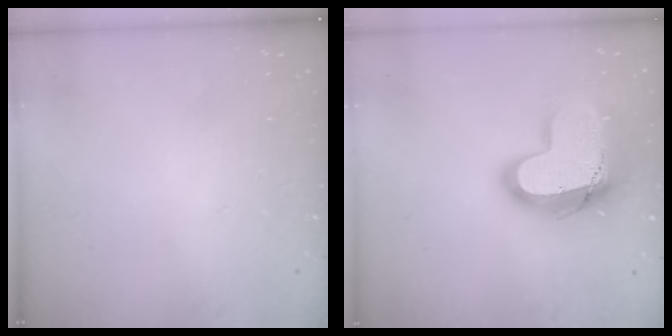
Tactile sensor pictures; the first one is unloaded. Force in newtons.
{"total": 23.1, "press": 23.0, "slide": 1.7}